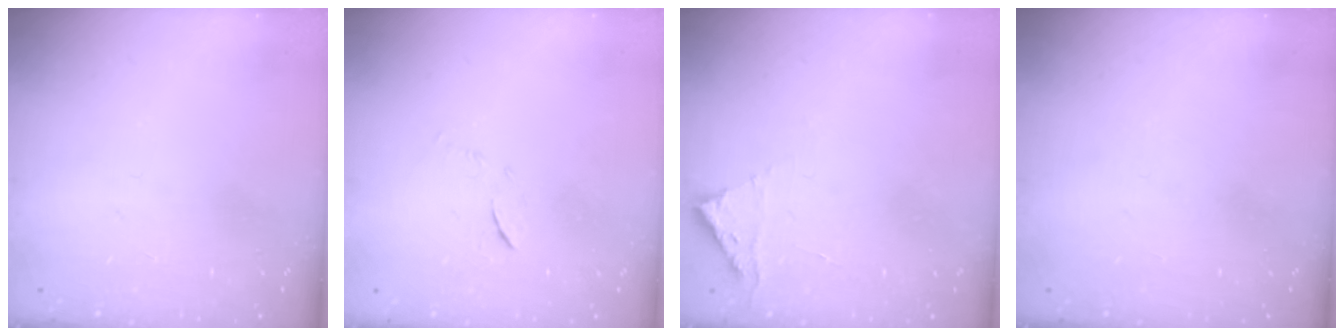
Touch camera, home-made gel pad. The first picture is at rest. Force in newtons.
{"total": 5.3, "press": 5.2, "slide": 0.4}
{"total": 2.8, "press": 2.8, "slide": 0.3}
{"total": 0.0}